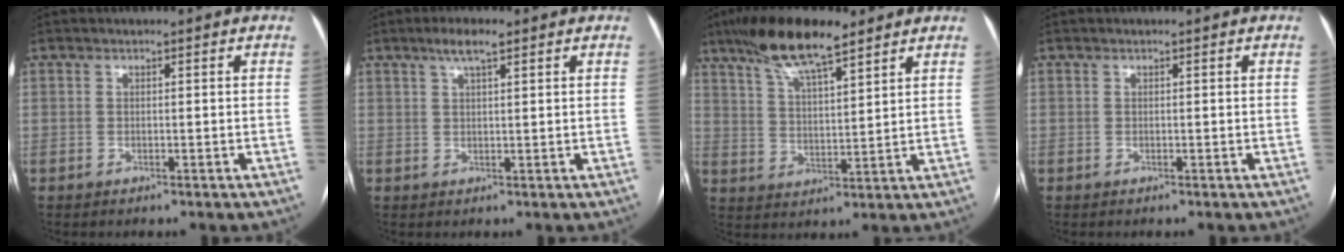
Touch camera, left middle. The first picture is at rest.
{"total": 3.5, "force": [2.2, 0.5, 2.6], "torque": [-0.055, 0.008, 0.042]}
{"total": 11.9, "force": [8.8, 2.2, 7.8], "torque": [-0.149, 0.015, 0.157]}
{"total": 0.0}